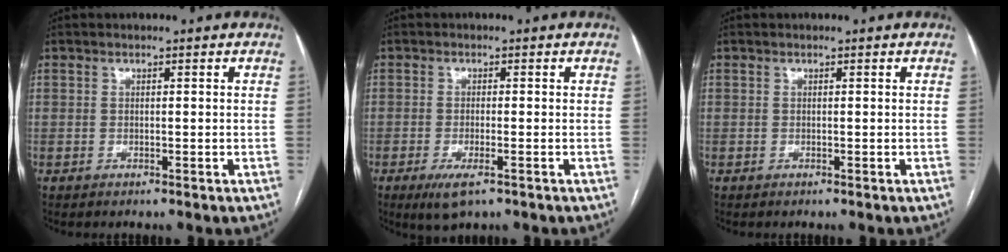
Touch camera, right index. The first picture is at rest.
{"total": 4.3, "force": [-2.3, 1.1, 3.4], "torque": [-0.067, -0.009, -0.035]}
{"total": 0.0}